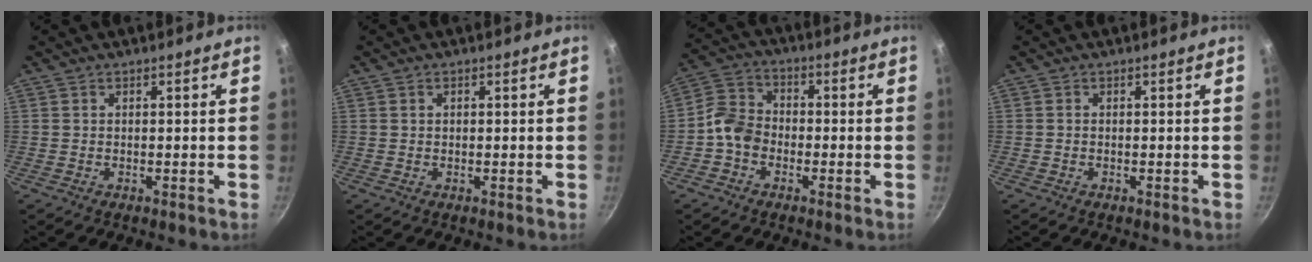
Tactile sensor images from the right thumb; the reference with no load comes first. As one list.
[{"total": 0.7, "force": [0.3, 0.5, 0.4], "torque": [-0.006, 0.004, 0.007]}, {"total": 6.8, "force": [-2.3, 5.3, 3.5], "torque": [-0.048, 0.029, -0.063]}, {"total": 0.0}]